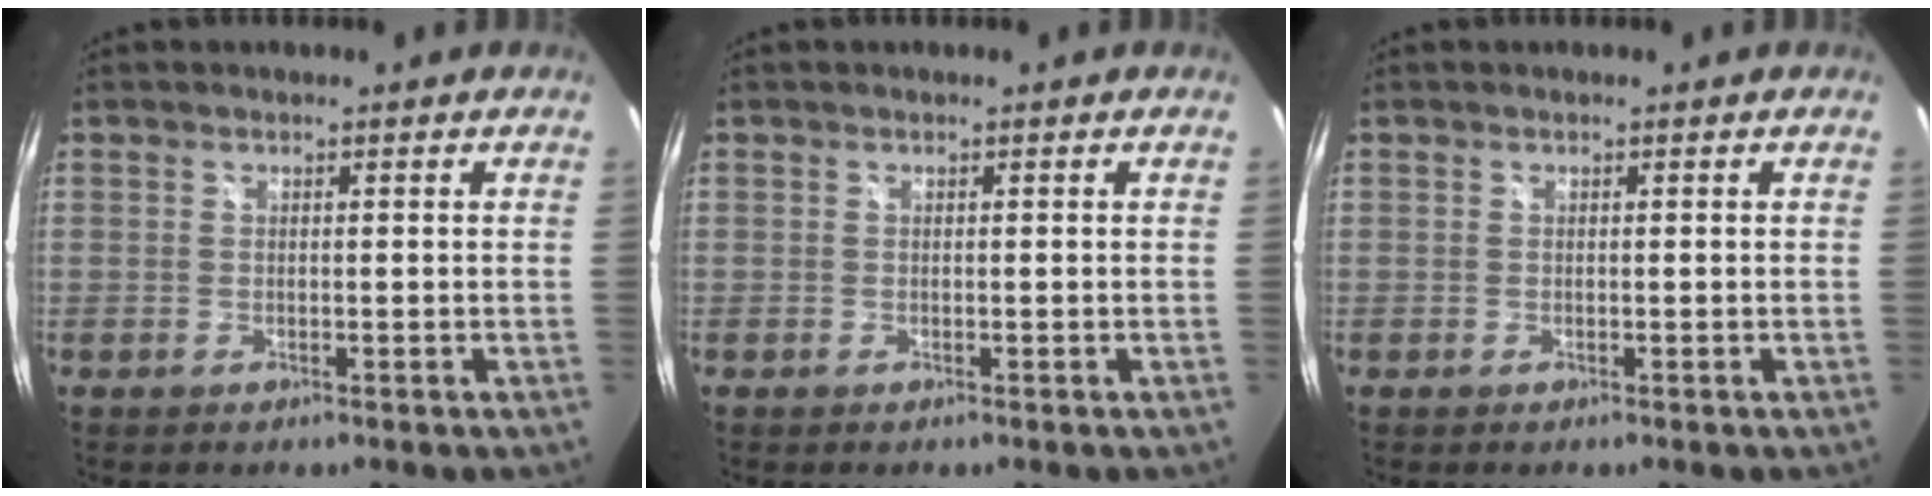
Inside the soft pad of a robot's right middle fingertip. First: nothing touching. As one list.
[{"total": 0.0}, {"total": 0.0}]